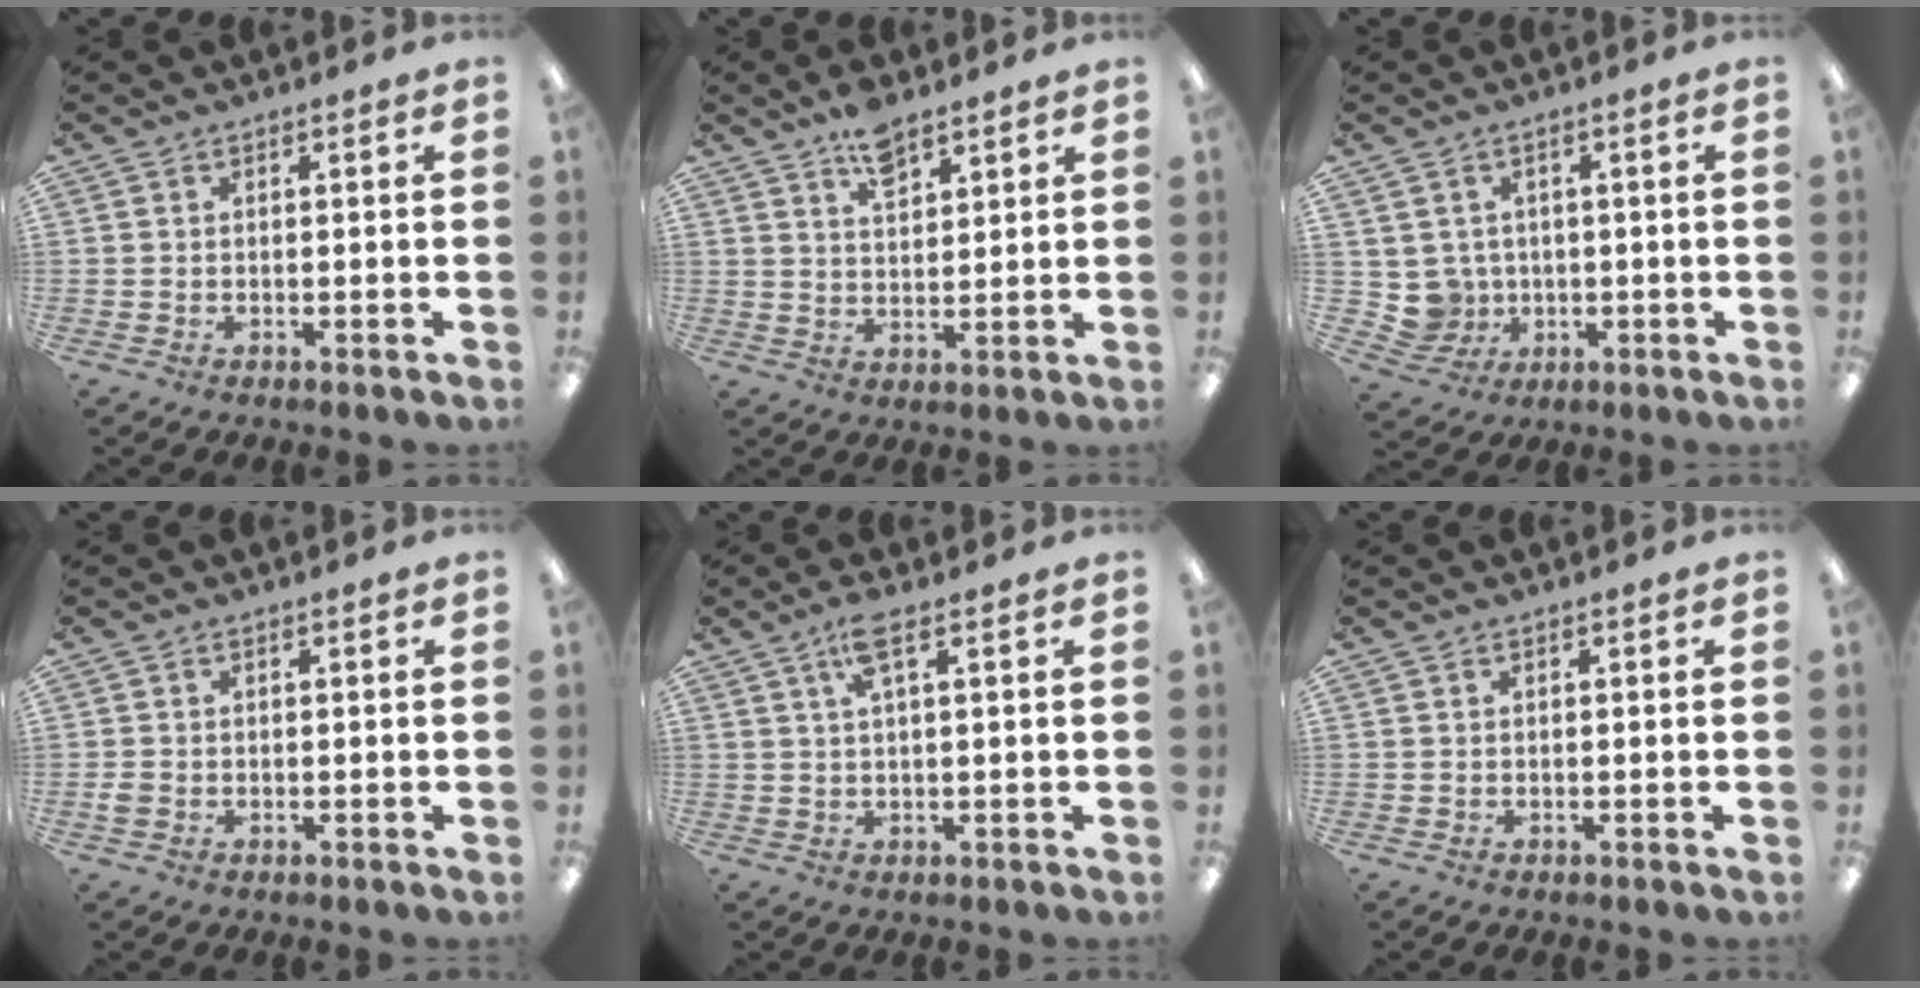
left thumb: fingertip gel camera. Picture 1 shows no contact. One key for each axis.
{"total": 6.7, "fx": 5.0, "fy": 3.0, "fz": 3.4, "tx": -0.054, "ty": -0.025, "tz": 0.088}
{"total": 5.1, "fx": 1.0, "fy": 5.0, "fz": 0.6, "tx": -0.028, "ty": -0.003, "tz": 0.025}
{"total": 1.6, "fx": -0.3, "fy": 1.3, "fz": 0.9, "tx": -0.015, "ty": 0.003, "tz": -0.006}
{"total": 5.5, "fx": 2.7, "fy": 1.4, "fz": 4.6, "tx": -0.089, "ty": 0.005, "tz": 0.043}
{"total": 0.0}